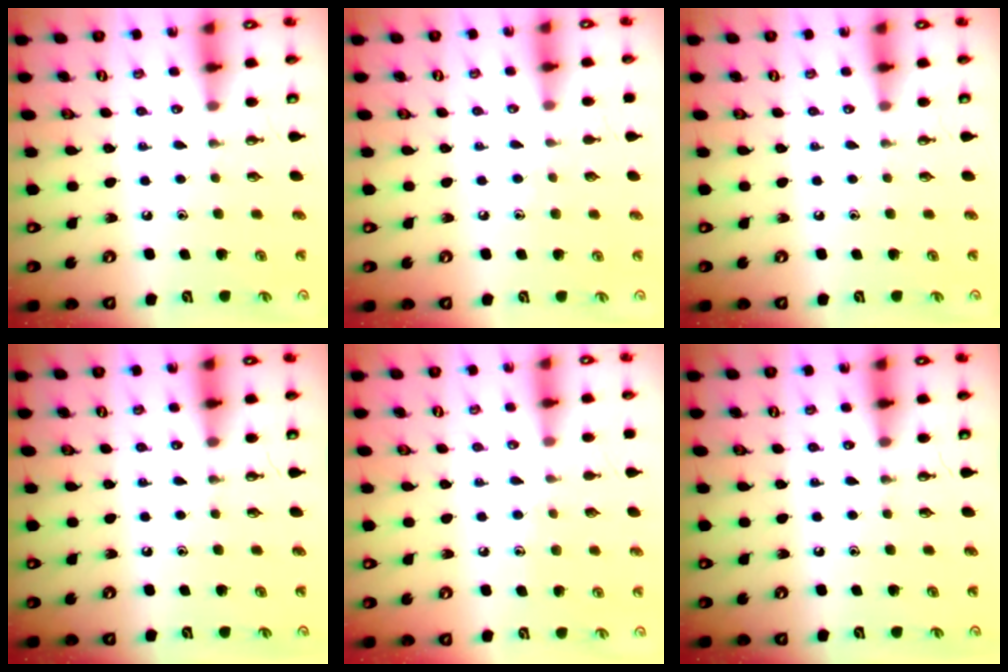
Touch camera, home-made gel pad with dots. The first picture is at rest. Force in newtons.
{"total": 3.2, "press": 3.1, "slide": 0.4}
{"total": 0.0}
{"total": 0.0}
{"total": 6.6, "press": 6.6, "slide": 0.7}
{"total": 0.0}